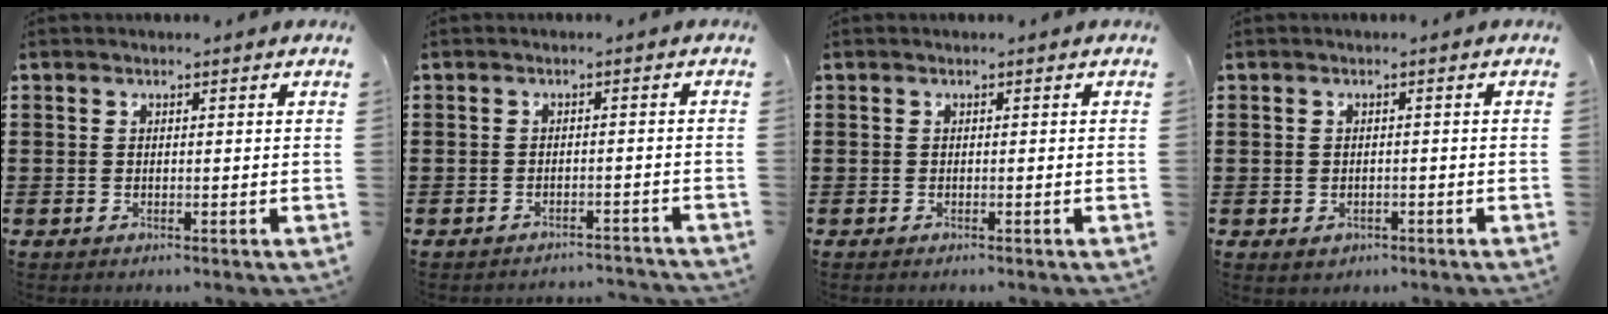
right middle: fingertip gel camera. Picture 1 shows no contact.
{"total": 1.9, "force": [-1.9, -0.1, 0.1], "torque": [-0.007, -0.001, -0.040]}
{"total": 0.0}
{"total": 1.2, "force": [-0.6, 1.0, 0.3], "torque": [-0.009, 0.001, -0.013]}